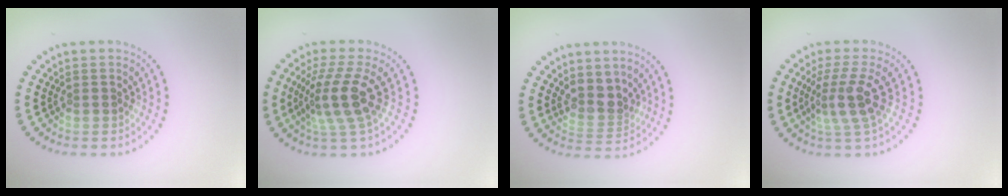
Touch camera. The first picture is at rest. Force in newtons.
{"total": 4.1, "press": 3.1, "slide": 2.7}
{"total": 2.6, "press": 2.0, "slide": 1.7}
{"total": 3.8, "press": 2.7, "slide": 2.6}